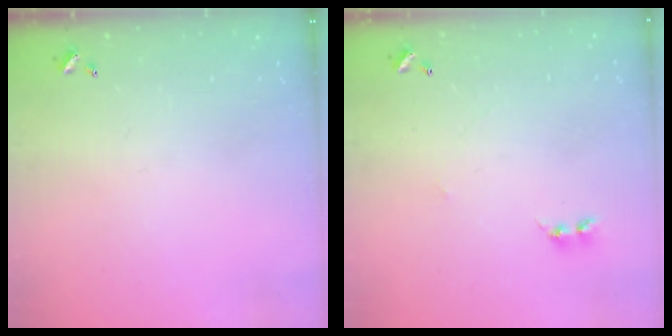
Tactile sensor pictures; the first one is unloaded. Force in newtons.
{"total": 2.5, "press": 2.4, "slide": 0.4}